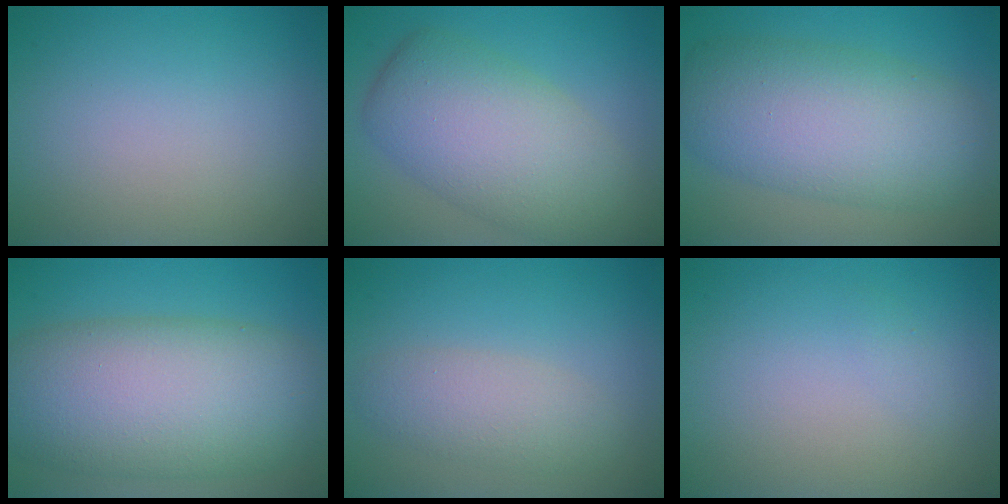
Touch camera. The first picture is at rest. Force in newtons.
{"total": 8.7, "press": 8.7, "slide": 0.5}
{"total": 9.7, "press": 9.7, "slide": 0.3}
{"total": 12.1, "press": 12.1, "slide": 0.6}
{"total": 3.0, "press": 3.0, "slide": 0.2}
{"total": 0.6, "press": 0.5, "slide": 0.1}